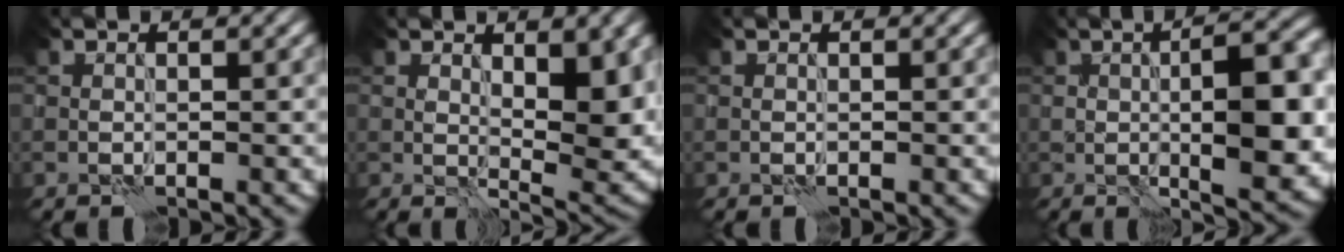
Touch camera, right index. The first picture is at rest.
{"total": 8.0, "force": [1.6, 3.2, 7.1], "torque": [-0.102, -0.009, 0.032]}
{"total": 0.0}
{"total": 10.0, "force": [-0.2, 3.4, 9.4], "torque": [-0.138, -0.003, 0.001]}